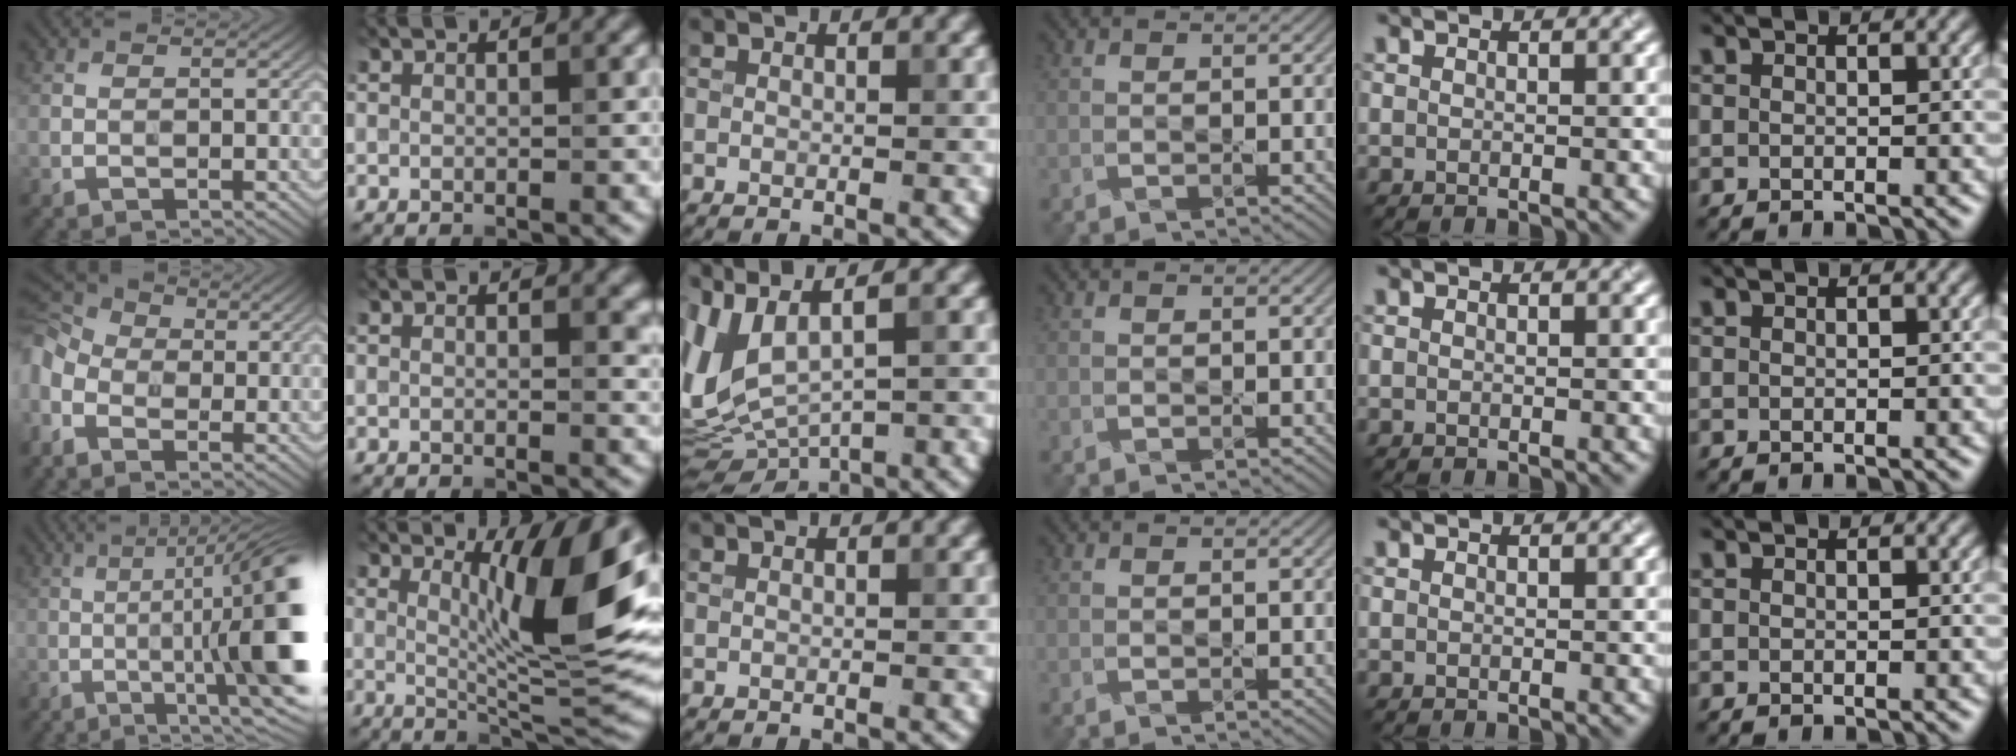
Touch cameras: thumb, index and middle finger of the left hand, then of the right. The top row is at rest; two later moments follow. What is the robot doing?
{"motion": "press", "object": "grip strengthener"}